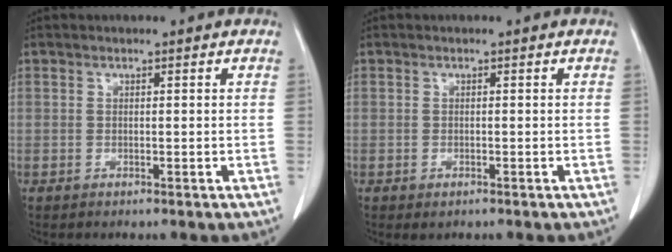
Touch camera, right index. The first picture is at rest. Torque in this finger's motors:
{"motor_torque": [0.10, -0.07, 0.03, 0.01]}